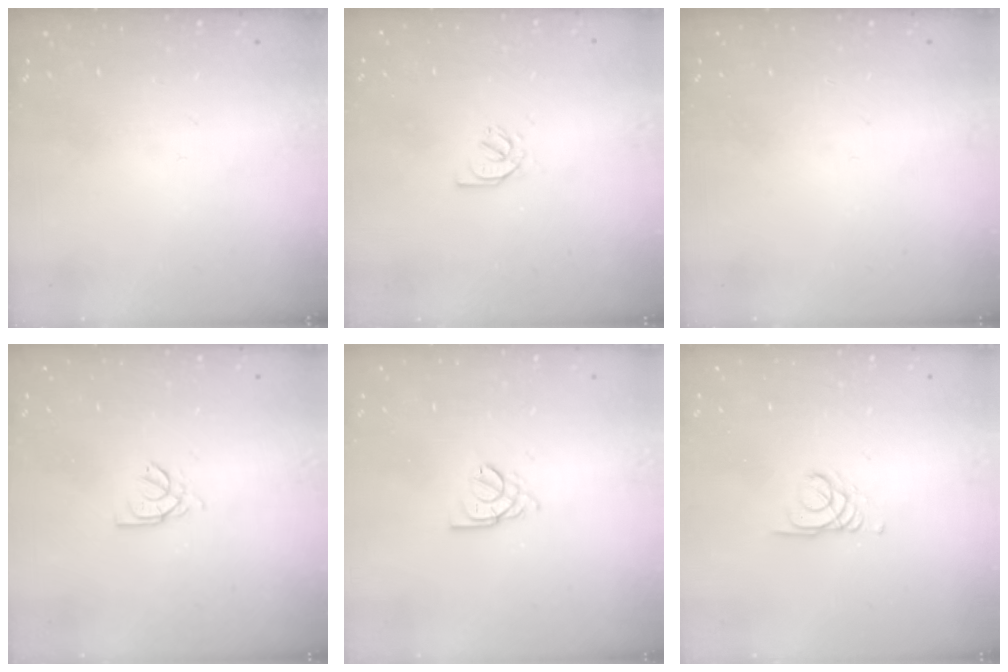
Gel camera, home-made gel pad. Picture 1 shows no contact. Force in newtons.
{"total": 2.6, "press": 2.6, "slide": 0.4}
{"total": 0.0}
{"total": 2.2, "press": 2.2, "slide": 0.6}
{"total": 2.3, "press": 2.3, "slide": 0.5}
{"total": 1.7, "press": 1.7, "slide": 0.2}